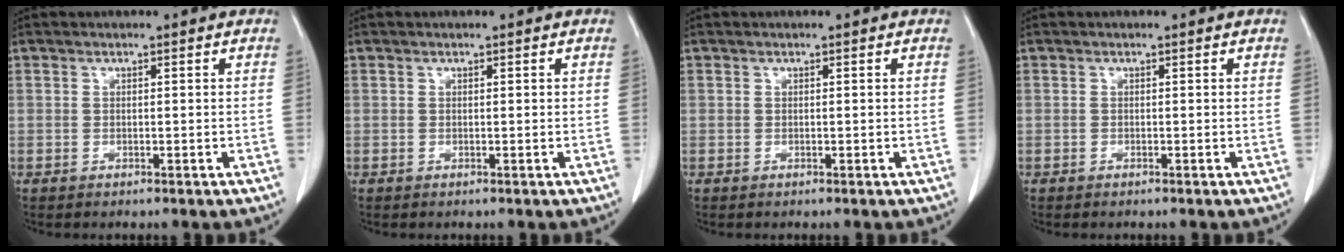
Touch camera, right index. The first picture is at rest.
{"total": 0.0}
{"total": 0.0}
{"total": 0.0}